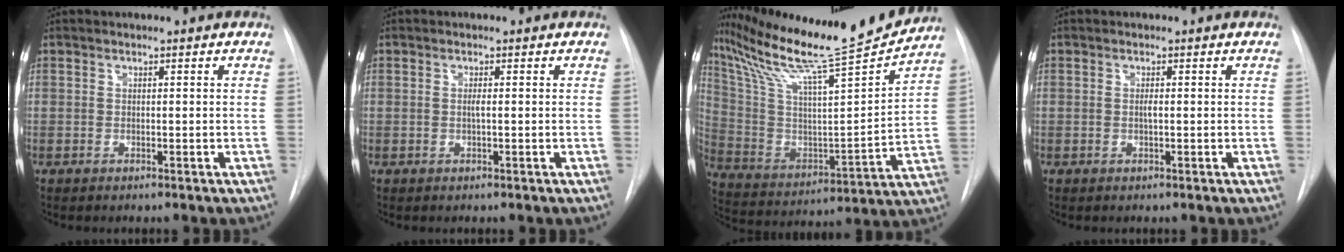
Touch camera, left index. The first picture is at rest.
{"total": 0.8, "force": [0.0, 0.0, 0.8], "torque": [-0.017, 0.000, -0.004]}
{"total": 22.6, "force": [20.3, -0.6, 9.9], "torque": [-0.190, -0.046, 0.329]}
{"total": 0.7, "force": [0.0, 0.1, 0.7], "torque": [-0.015, 0.000, -0.003]}